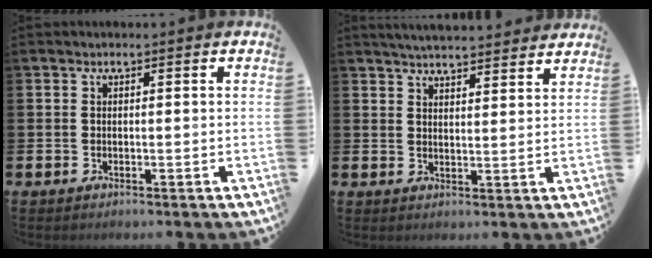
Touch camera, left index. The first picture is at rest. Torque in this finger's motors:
{"motor_torque": [0.56, -1.58, 0.03, 0.05]}